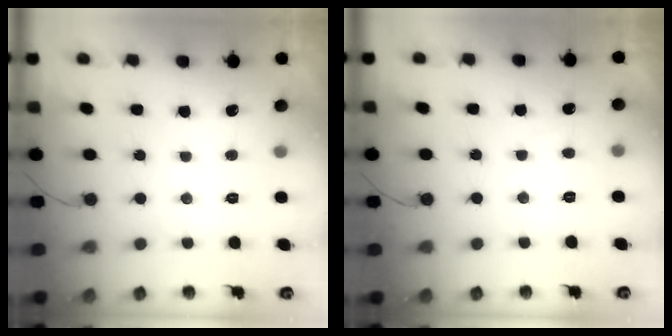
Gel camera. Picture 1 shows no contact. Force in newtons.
{"total": 1.5, "press": 1.4, "slide": 0.6}